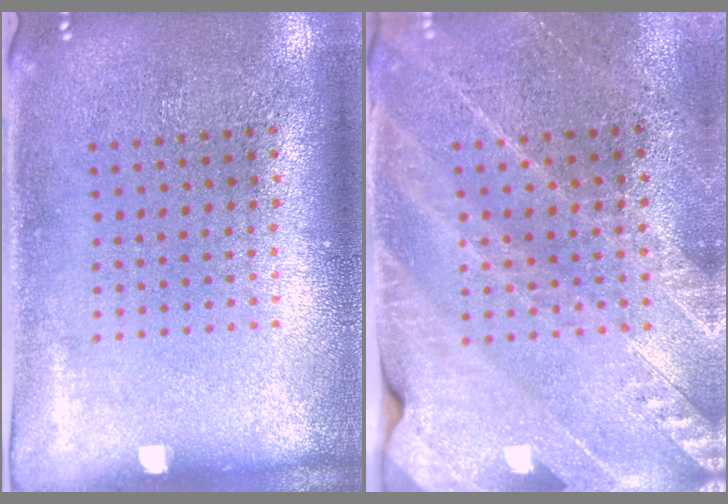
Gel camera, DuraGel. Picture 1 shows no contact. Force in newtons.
{"total": 2.6, "press": 2.5, "slide": 0.4}